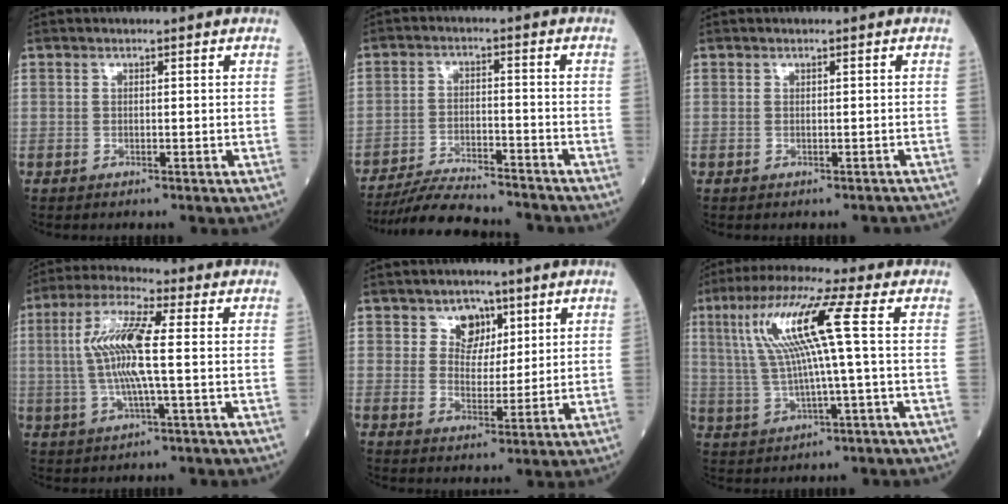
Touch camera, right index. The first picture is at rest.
{"total": 12.5, "force": [-11.8, 1.2, 4.1], "torque": [-0.065, -0.006, -0.183]}
{"total": 0.8, "force": [-0.6, 0.4, 0.4], "torque": [-0.005, 0.002, -0.002]}
{"total": 10.2, "force": [0.6, 0.9, 10.1], "torque": [-0.211, 0.009, 0.009]}
{"total": 5.1, "force": [3.0, 3.7, 1.8], "torque": [-0.024, 0.003, 0.055]}
{"total": 11.8, "force": [2.7, -0.2, 11.5], "torque": [-0.236, 0.025, 0.053]}